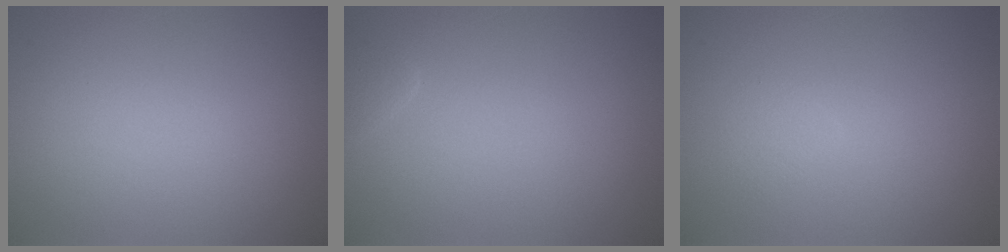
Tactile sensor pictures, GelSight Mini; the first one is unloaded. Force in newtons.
{"total": 0.8, "press": 0.8, "slide": 0.1}
{"total": 0.9, "press": 0.9, "slide": 0.0}